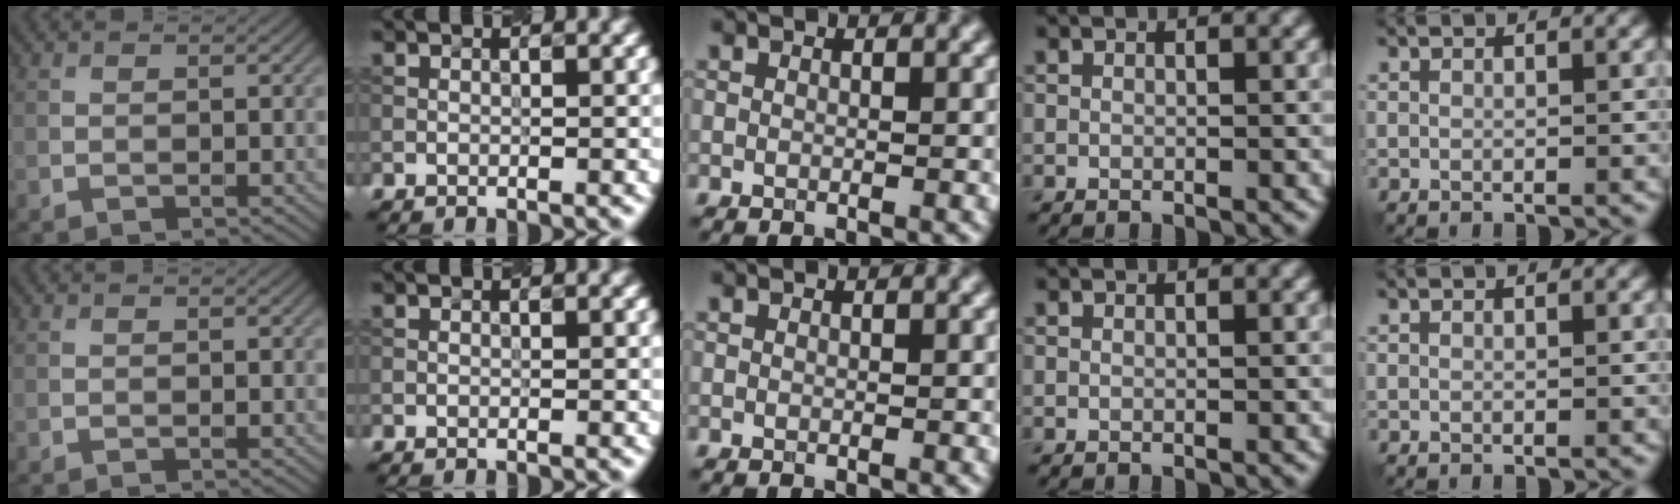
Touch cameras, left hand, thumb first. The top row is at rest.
{}